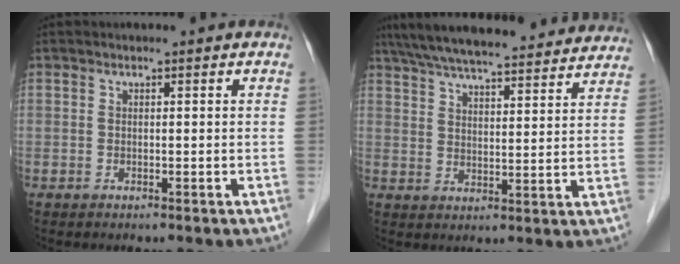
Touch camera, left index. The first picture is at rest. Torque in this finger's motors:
{"motor_torque": [0.21, -0.14, 0.09, 0.02]}